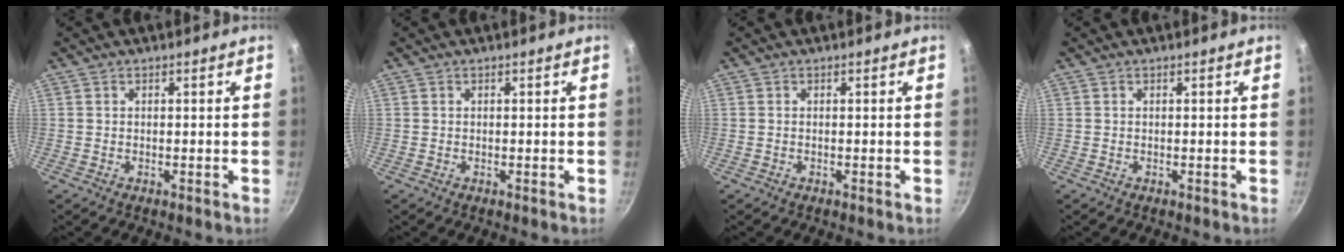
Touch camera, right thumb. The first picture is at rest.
{"total": 0.0}
{"total": 0.0}
{"total": 0.0}